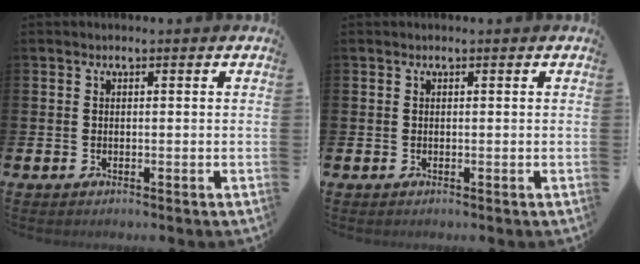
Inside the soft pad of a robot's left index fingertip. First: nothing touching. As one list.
[{"total": 0.0}]